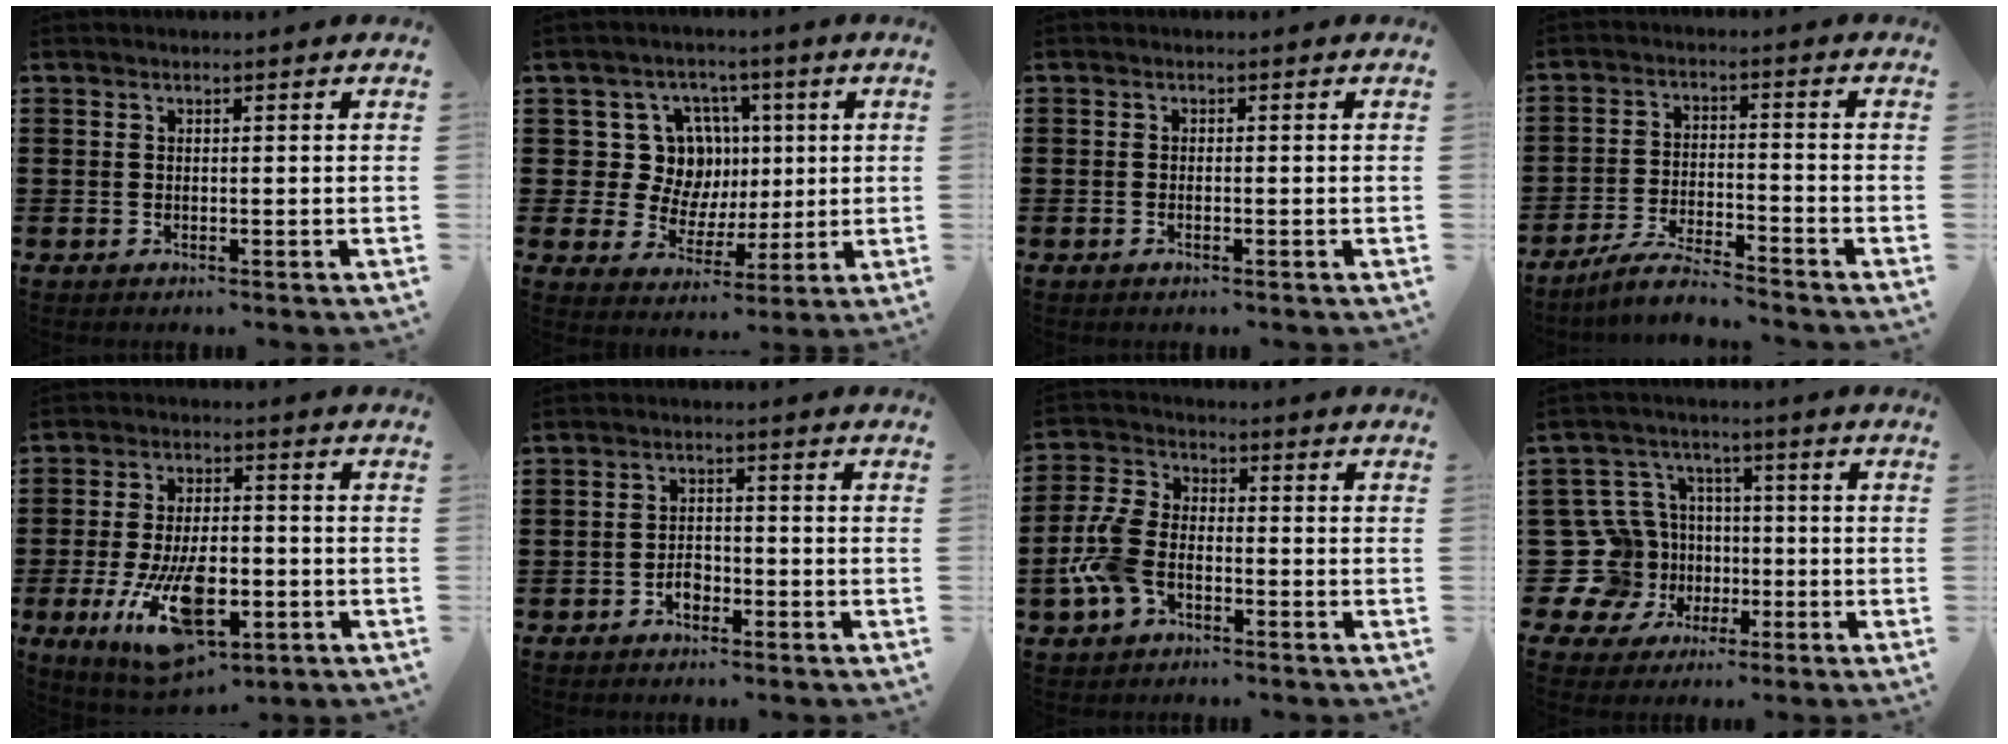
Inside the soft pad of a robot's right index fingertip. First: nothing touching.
{"total": 10.3, "force": [2.0, 9.4, 3.7], "torque": [-0.092, 0.009, 0.047]}
{"total": 0.6, "force": [-0.3, 0.2, 0.5], "torque": [-0.011, -0.004, -0.004]}
{"total": 5.5, "force": [-5.2, 0.3, 2.0], "torque": [-0.047, -0.002, -0.102]}
{"total": 14.3, "force": [-5.0, 6.3, 11.8], "torque": [-0.223, -0.005, -0.086]}
{"total": 2.6, "force": [-1.5, 1.6, 1.4], "torque": [-0.028, 0.003, -0.032]}
{"total": 7.4, "force": [-3.0, 4.4, 5.2], "torque": [-0.146, 0.000, -0.067]}
{"total": 12.6, "force": [-2.3, 11.8, 3.7], "torque": [-0.156, 0.007, -0.036]}